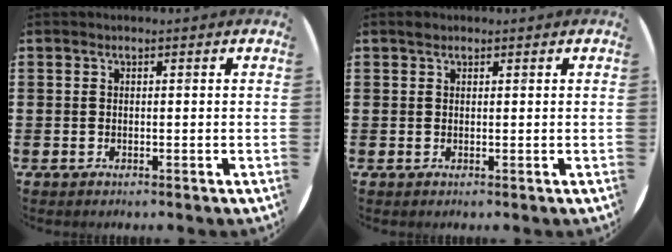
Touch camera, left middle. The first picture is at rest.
{"total": 0.6, "force": [0.6, 0.3, 0.1], "torque": [0.004, -0.002, 0.009]}